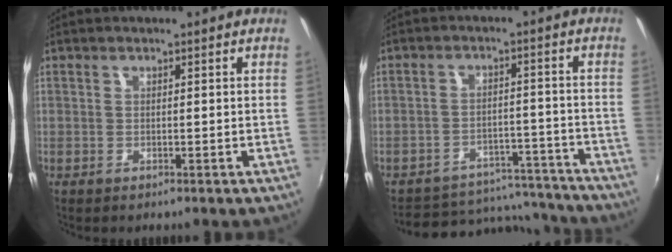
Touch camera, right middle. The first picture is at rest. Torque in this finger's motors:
{"motor_torque": [-0.16, -0.21, -0.03, -0.01]}